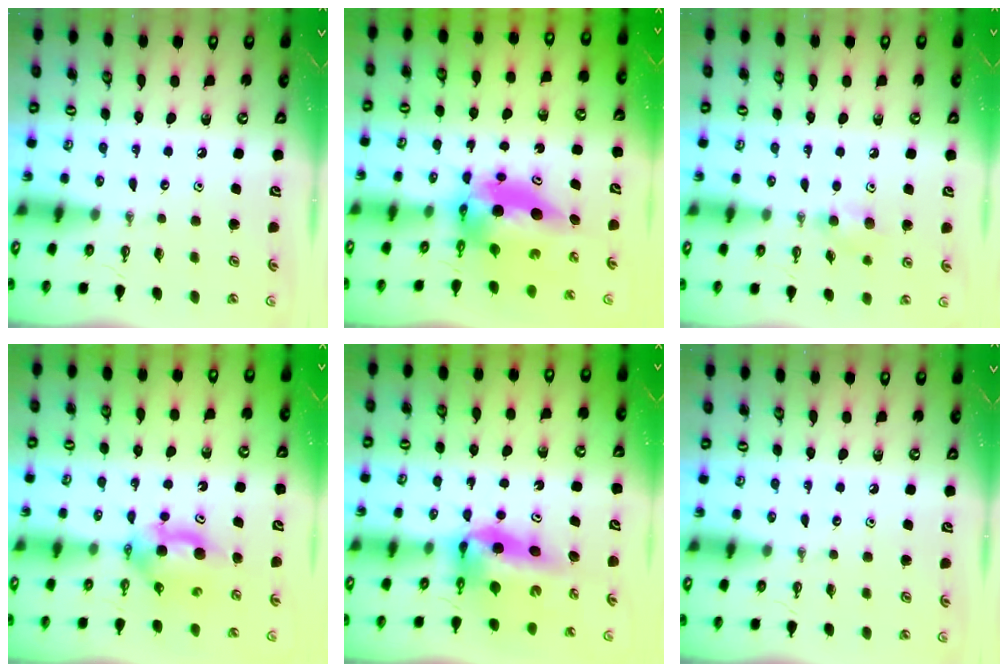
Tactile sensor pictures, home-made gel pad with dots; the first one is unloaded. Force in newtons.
{"total": 7.7, "press": 7.7, "slide": 0.9}
{"total": 5.7, "press": 5.7, "slide": 0.5}
{"total": 5.8, "press": 5.7, "slide": 1.2}
{"total": 9.0, "press": 8.6, "slide": 2.5}
{"total": 0.0}